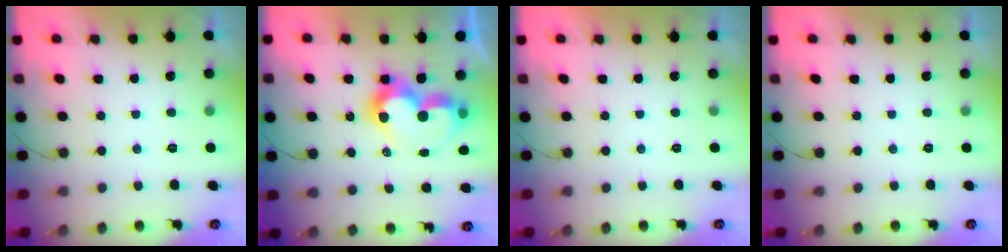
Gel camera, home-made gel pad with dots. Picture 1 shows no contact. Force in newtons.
{"total": 12.4, "press": 12.3, "slide": 1.0}
{"total": 1.6, "press": 1.6, "slide": 0.0}
{"total": 0.0}